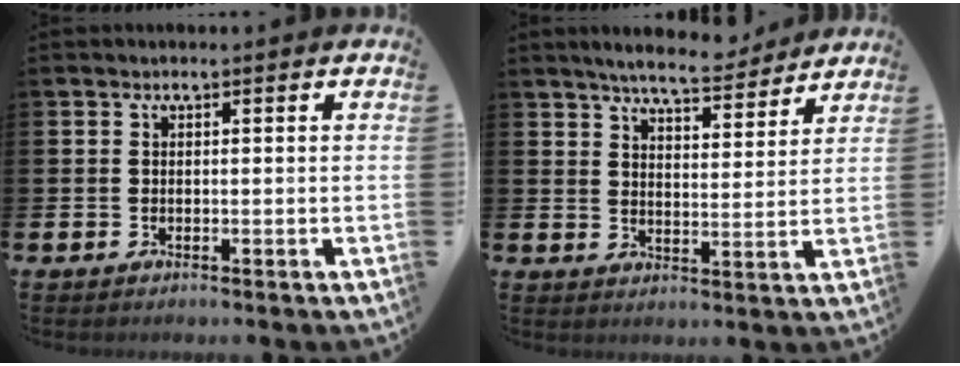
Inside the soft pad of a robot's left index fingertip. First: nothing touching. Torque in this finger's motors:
{"motor_torque": [0.30, -0.32, 0.58, 0.16]}